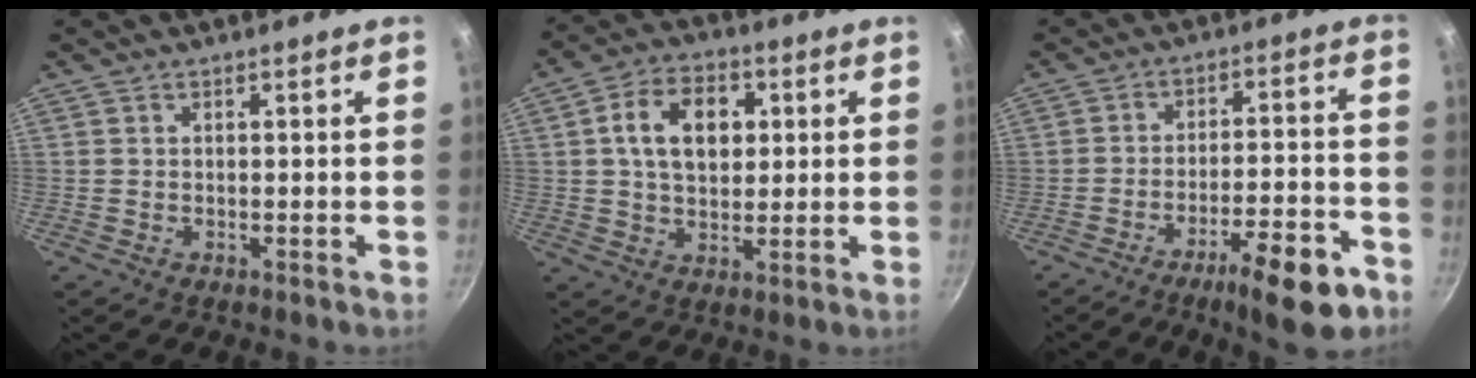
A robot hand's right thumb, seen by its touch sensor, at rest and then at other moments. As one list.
[{"total": 11.7, "force": [2.5, 8.1, 8.1], "torque": [-0.112, 0.008, 0.033]}, {"total": 13.3, "force": [-7.9, 3.3, 10.1], "torque": [-0.132, 0.048, -0.109]}]